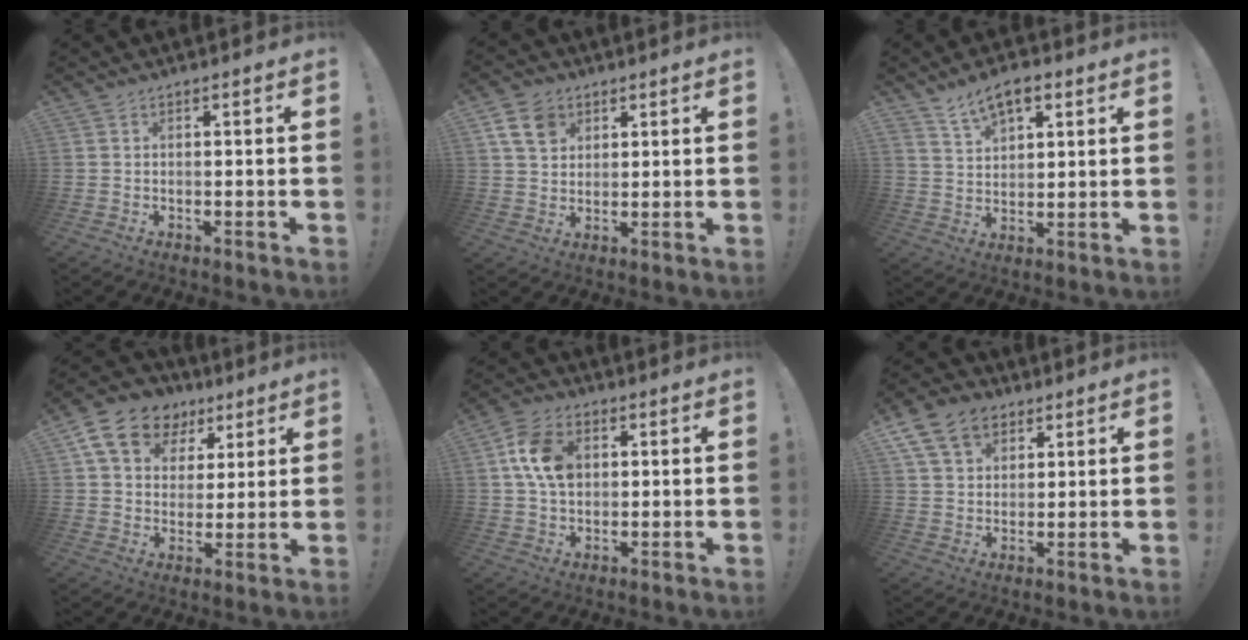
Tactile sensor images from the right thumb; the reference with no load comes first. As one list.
[{"total": 8.7, "force": [4.5, 6.2, 4.3], "torque": [-0.068, -0.011, 0.089]}, {"total": 8.4, "force": [5.2, 4.7, 4.7], "torque": [-0.073, -0.017, 0.097]}, {"total": 15.6, "force": [8.0, 11.3, 7.1], "torque": [-0.107, -0.039, 0.151]}, {"total": 12.2, "force": [2.7, 8.9, 7.9], "torque": [-0.135, 0.009, 0.053]}, {"total": 12.6, "force": [6.3, 9.2, 5.9], "torque": [-0.092, -0.025, 0.125]}]